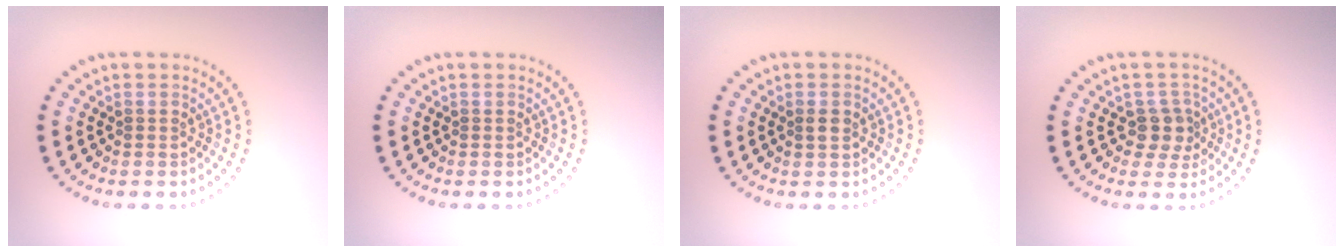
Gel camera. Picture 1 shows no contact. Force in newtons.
{"total": 0.0}
{"total": 1.0, "press": 0.9, "slide": 0.3}
{"total": 2.3, "press": 1.9, "slide": 1.2}